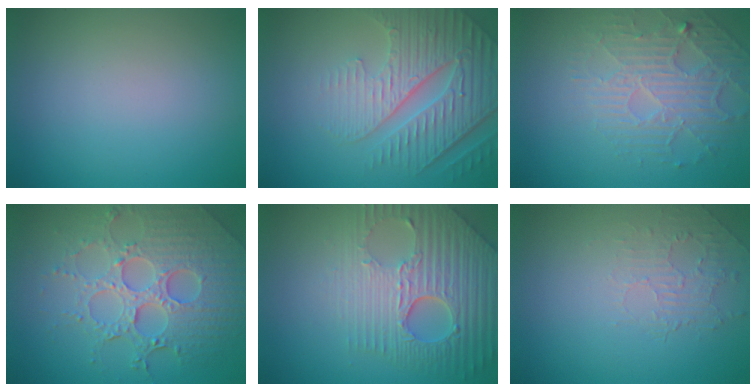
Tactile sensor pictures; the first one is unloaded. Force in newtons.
{"total": 6.1, "press": 4.9, "slide": 3.5}
{"total": 4.5, "press": 3.3, "slide": 3.1}
{"total": 7.8, "press": 5.8, "slide": 5.2}
{"total": 8.4, "press": 5.8, "slide": 6.1}
{"total": 2.0, "press": 0.6, "slide": 1.9}